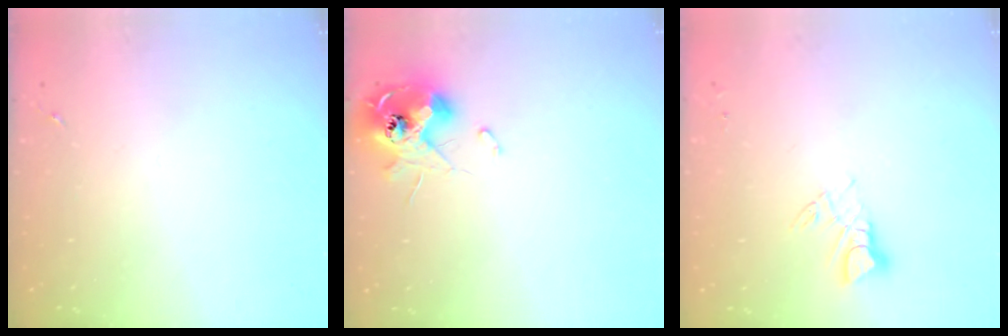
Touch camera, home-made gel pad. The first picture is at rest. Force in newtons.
{"total": 12.8, "press": 12.8, "slide": 1.5}
{"total": 5.0, "press": 5.0, "slide": 0.3}